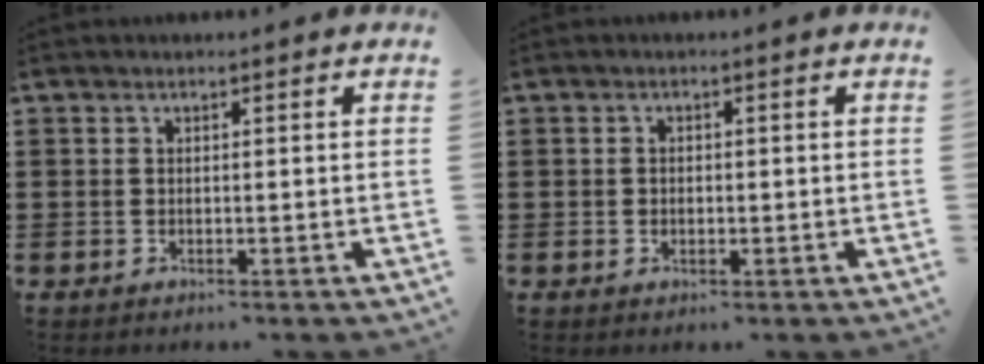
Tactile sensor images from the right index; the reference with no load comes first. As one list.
[{"total": 0.7, "force": [-0.1, 0.6, 0.4], "torque": [-0.009, 0.003, -0.002]}]